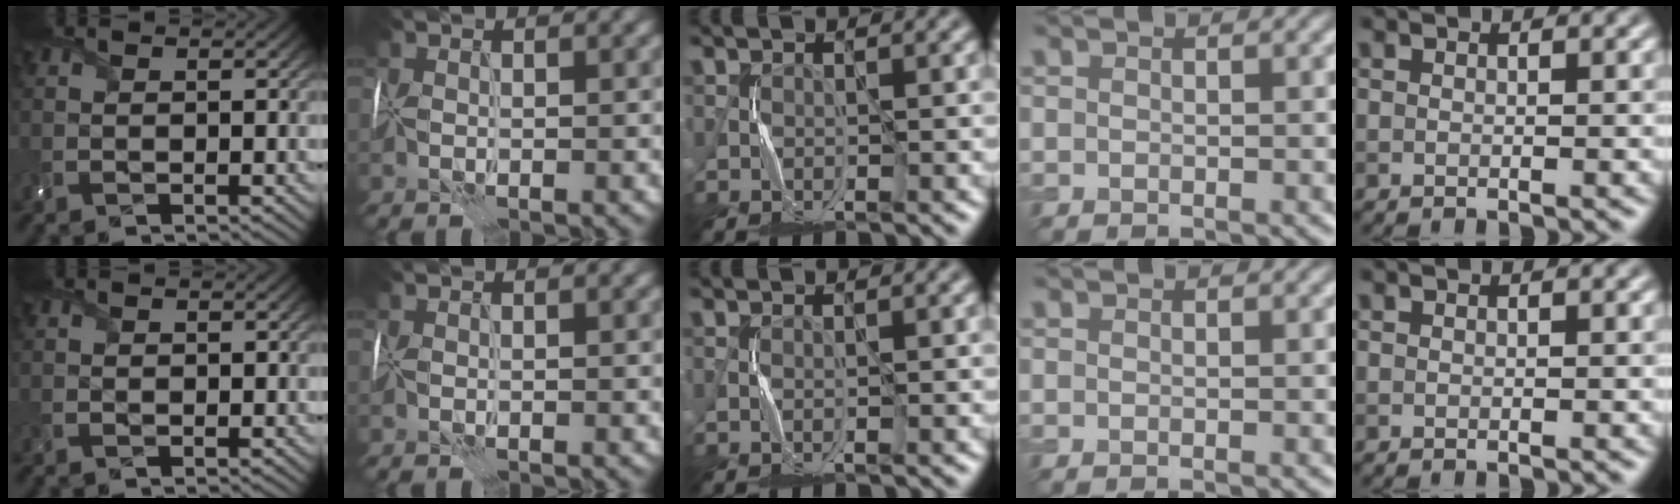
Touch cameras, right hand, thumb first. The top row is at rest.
{"thumb": {"total": 0.7, "force": [-0.1, 0.5, 0.4], "torque": [-0.008, -0.004, -0.001]}}